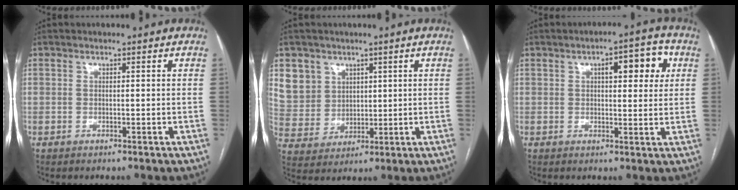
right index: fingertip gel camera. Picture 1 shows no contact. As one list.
[{"total": 8.2, "force": [4.3, 7.0, 0.8], "torque": [-0.020, 0.014, 0.101]}, {"total": 7.0, "force": [2.4, 2.4, 6.1], "torque": [-0.076, 0.017, 0.028]}]